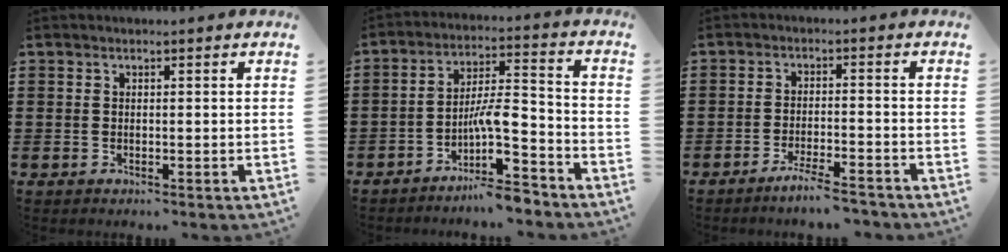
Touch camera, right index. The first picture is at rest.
{"total": 8.6, "force": [-5.6, 2.0, 6.2], "torque": [-0.117, -0.002, -0.107]}
{"total": 4.1, "force": [-3.6, 0.0, 1.9], "torque": [-0.039, -0.006, -0.068]}